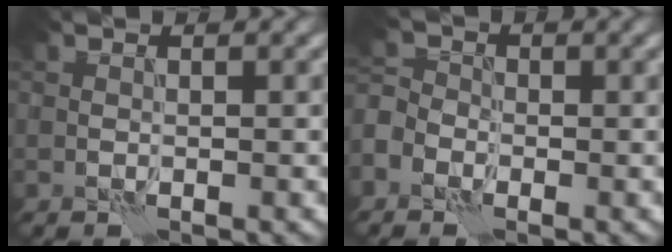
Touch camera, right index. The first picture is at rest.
{"total": 3.9, "force": [-2.2, 2.9, 1.5], "torque": [-0.026, 0.000, -0.049]}